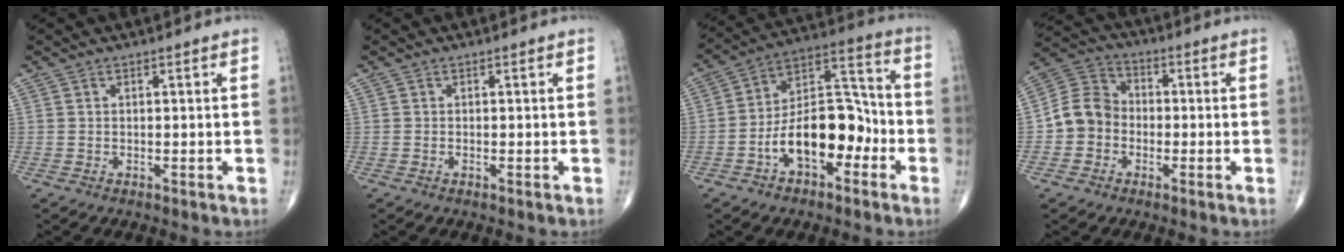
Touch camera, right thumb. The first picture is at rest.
{"total": 0.0}
{"total": 16.3, "force": [-5.4, 9.1, 12.3], "torque": [-0.178, 0.061, -0.095]}
{"total": 8.4, "force": [-1.8, 7.3, 3.7], "torque": [-0.051, 0.034, -0.047]}